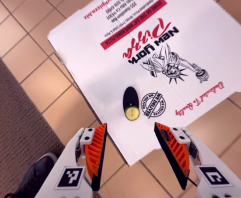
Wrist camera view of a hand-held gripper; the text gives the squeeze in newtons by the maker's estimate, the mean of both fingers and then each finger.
{"total": 0.0}